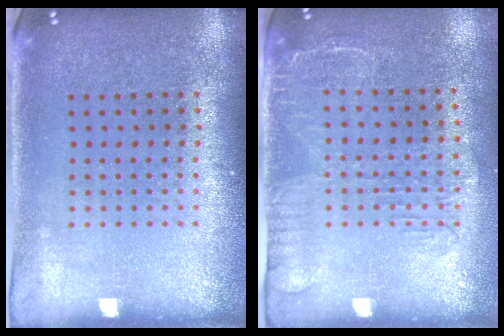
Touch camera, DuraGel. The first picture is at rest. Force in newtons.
{"total": 1.6, "press": 1.2, "slide": 1.1}